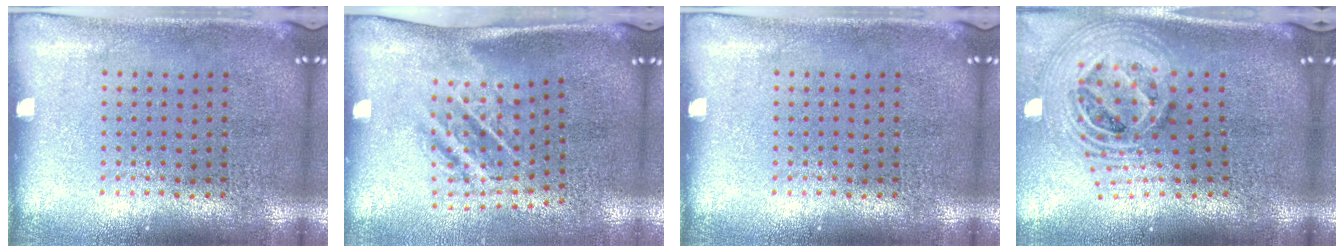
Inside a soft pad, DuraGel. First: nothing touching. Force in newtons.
{"total": 1.8, "press": 1.2, "slide": 1.3}
{"total": 0.0}
{"total": 2.8, "press": 2.0, "slide": 1.9}